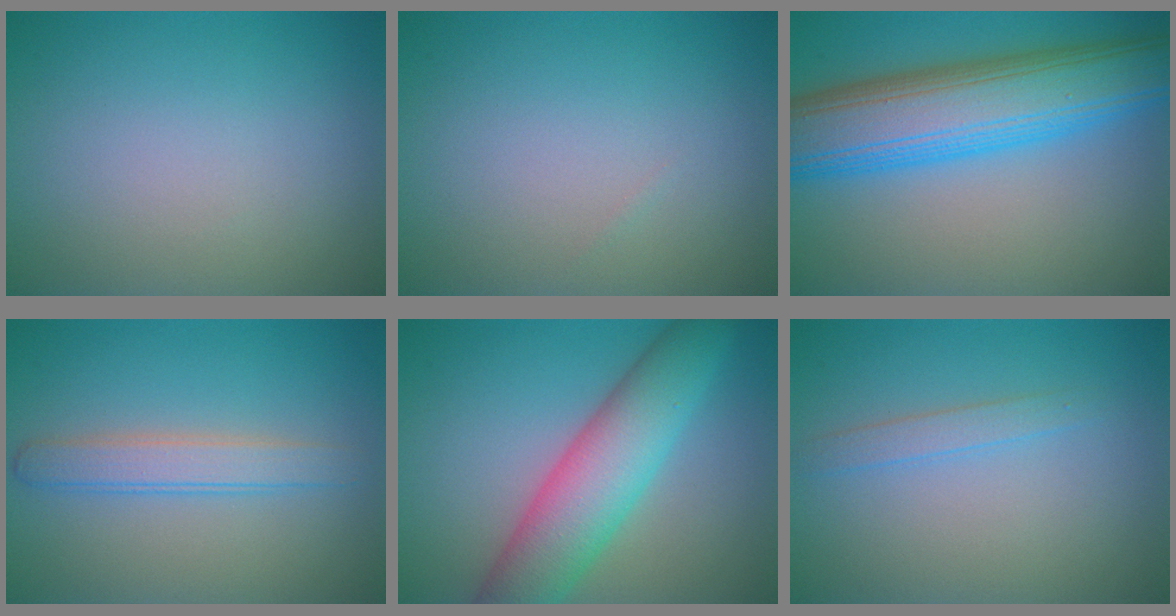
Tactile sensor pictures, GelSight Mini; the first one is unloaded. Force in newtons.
{"total": 0.0}
{"total": 11.1, "press": 11.1, "slide": 0.1}
{"total": 2.7, "press": 2.7, "slide": 0.1}
{"total": 7.8, "press": 7.8, "slide": 0.1}
{"total": 1.3, "press": 1.3, "slide": 0.1}